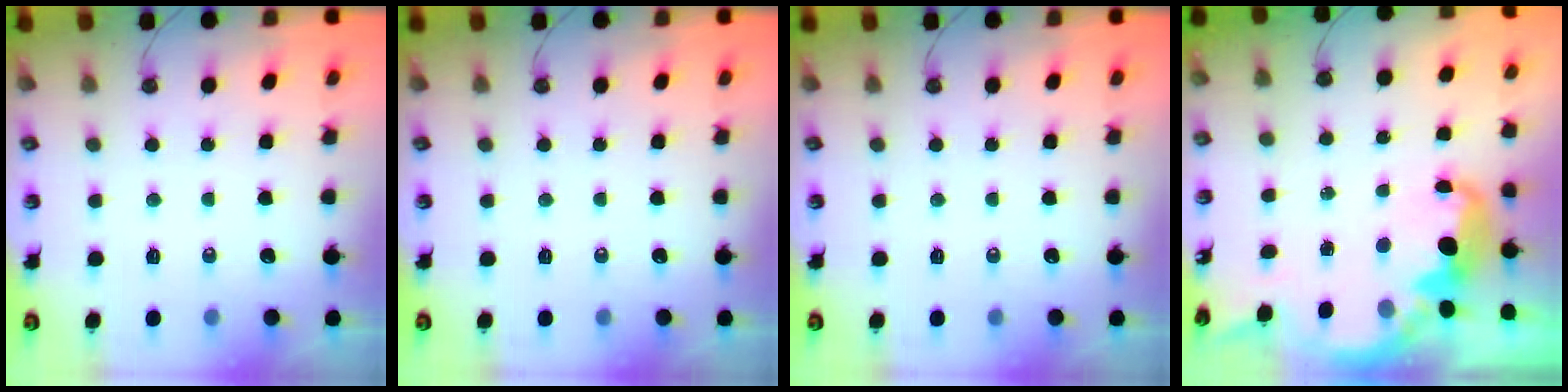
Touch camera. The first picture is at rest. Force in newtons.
{"total": 0.0}
{"total": 0.0}
{"total": 5.3, "press": 5.2, "slide": 0.5}